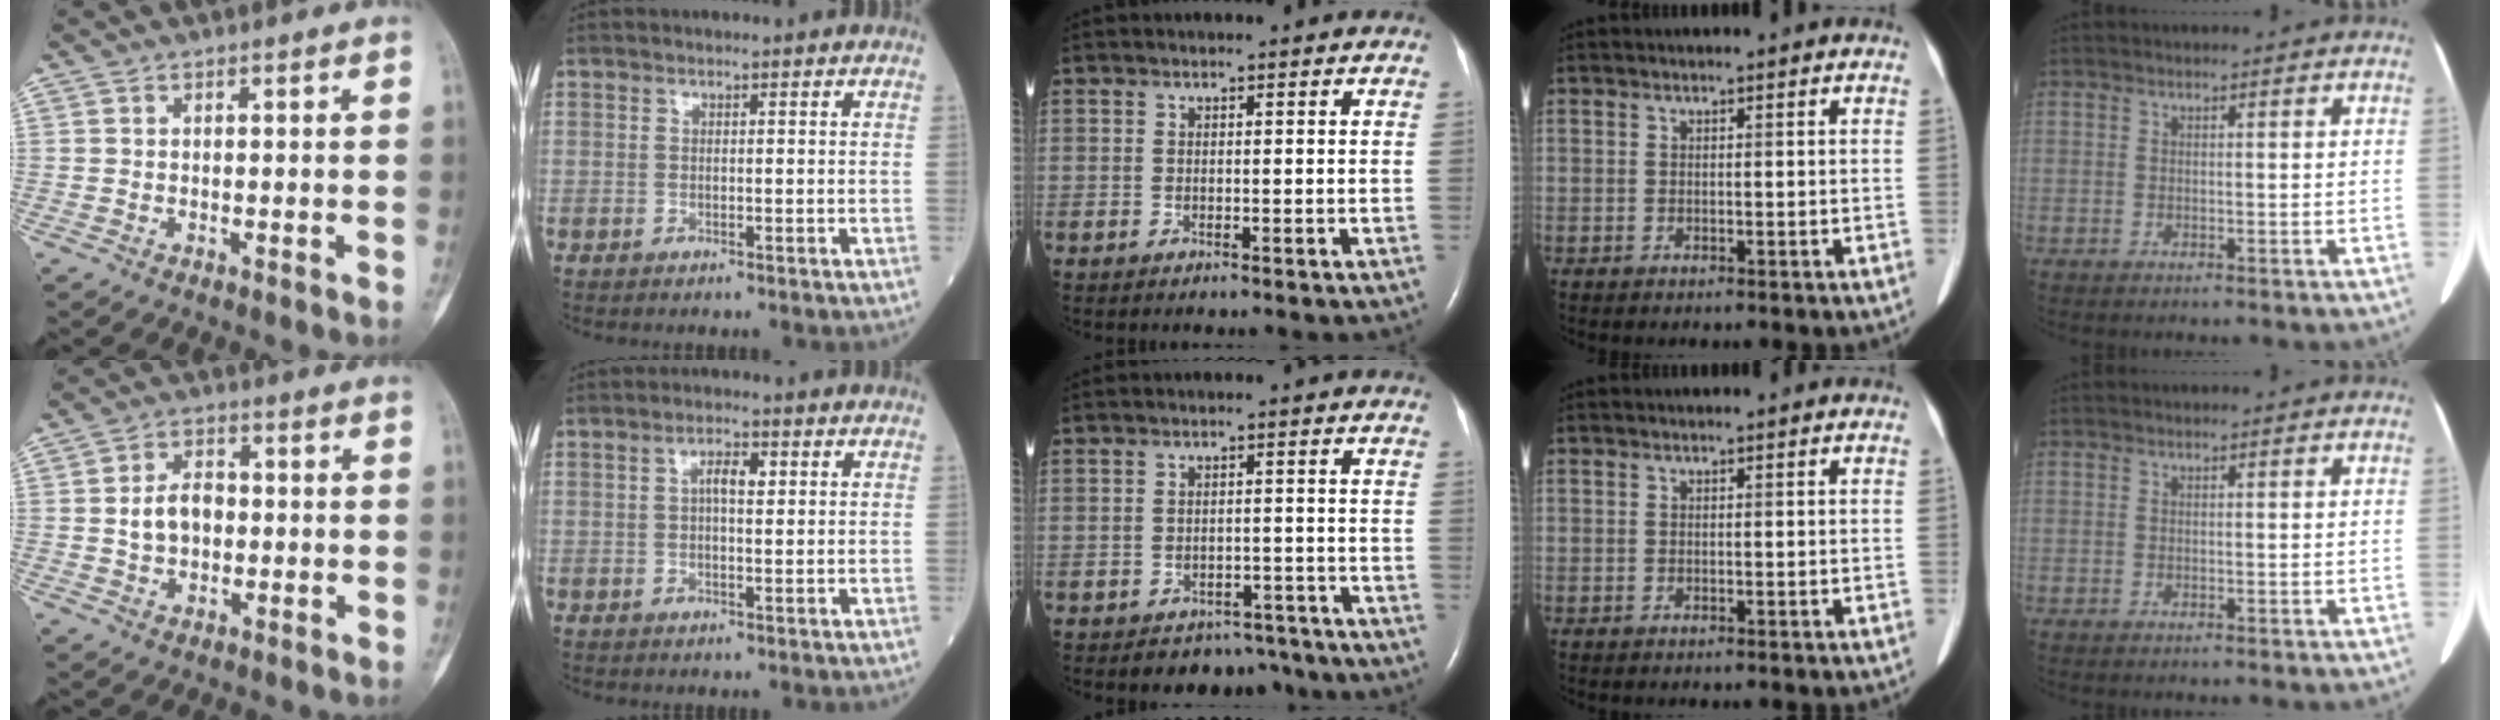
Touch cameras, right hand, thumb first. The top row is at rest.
{"thumb": {"total": 6.6, "force": [-0.2, 4.7, 4.6], "torque": [-0.067, 0.015, -0.004]}, "index": {"total": 3.2, "force": [0.8, 1.0, 2.9], "torque": [-0.054, 0.006, 0.011]}, "middle": {"total": 5.9, "force": [-4.9, 3.2, 0.1], "torque": [0.012, 0.018, -0.059]}}